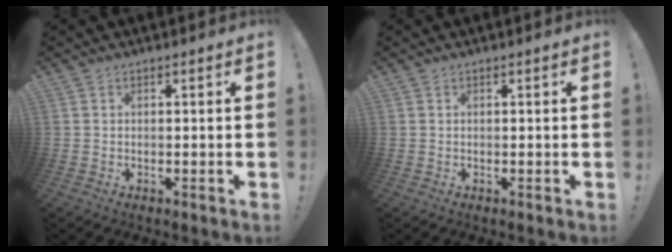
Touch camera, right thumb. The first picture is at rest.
{"total": 0.0}